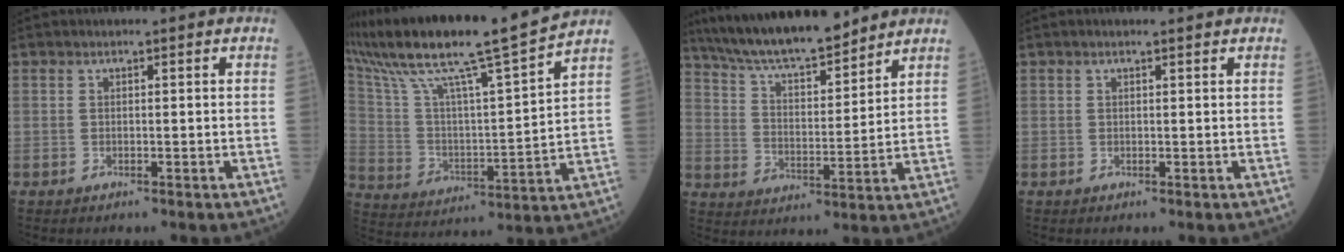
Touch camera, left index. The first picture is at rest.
{"total": 19.3, "force": [16.4, -1.7, 10.0], "torque": [-0.197, -0.022, 0.278]}
{"total": 14.9, "force": [13.1, 2.4, 6.8], "torque": [-0.122, 0.005, 0.226]}
{"total": 0.5, "force": [0.3, -0.2, 0.4], "torque": [-0.008, 0.005, 0.006]}